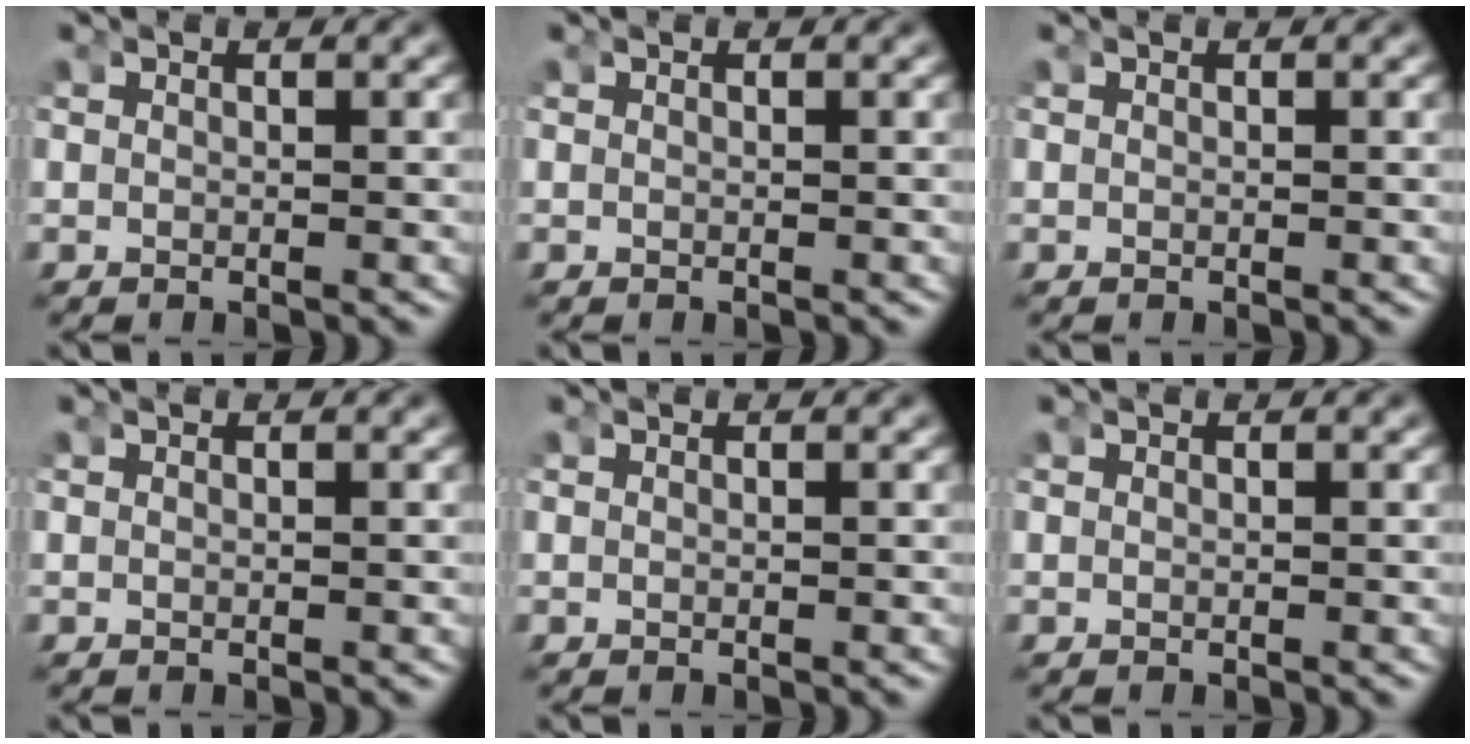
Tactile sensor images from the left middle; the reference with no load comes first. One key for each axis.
{"total": 0.0}
{"total": 0.0}
{"total": 0.0}
{"total": 0.0}
{"total": 0.0}